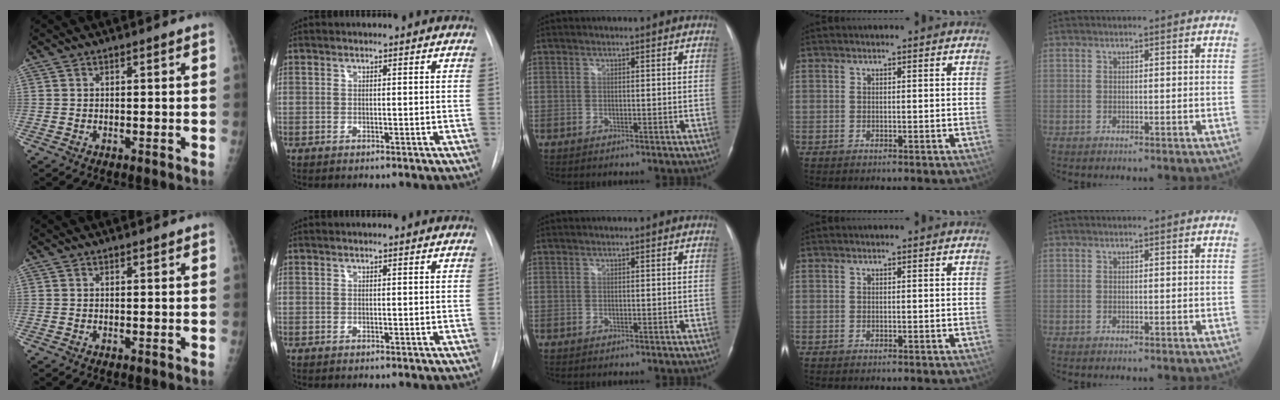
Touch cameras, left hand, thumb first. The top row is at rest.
{"thumb": {"total": 0.6, "force": [0.5, 0.2, 0.2], "torque": [-0.003, -0.001, 0.006]}, "index": {"total": 0.7, "force": [0.6, -0.1, 0.3], "torque": [-0.009, 0.003, 0.008]}}